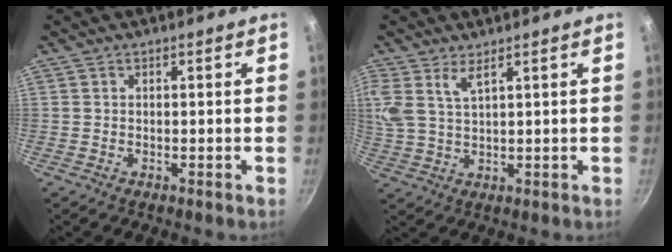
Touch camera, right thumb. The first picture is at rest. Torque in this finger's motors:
{"motor_torque": [0.08, 0.30, -0.19, 0.32, 0.13]}